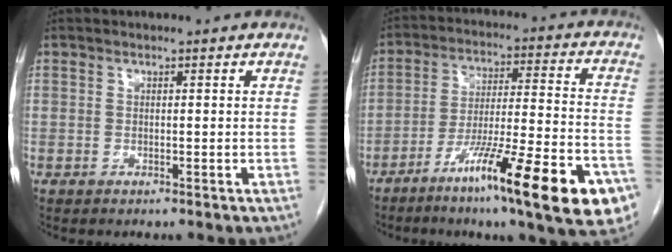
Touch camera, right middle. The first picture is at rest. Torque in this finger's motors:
{"motor_torque": [1.25, -0.89, 0.31, 0.14]}